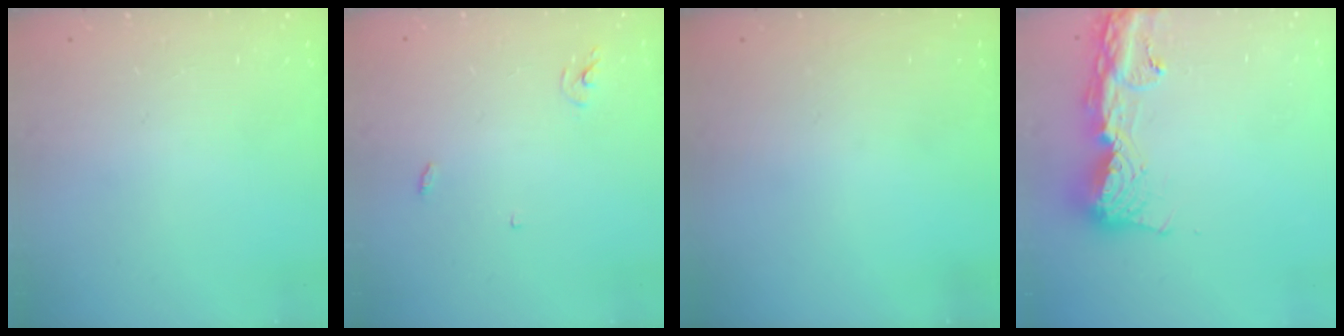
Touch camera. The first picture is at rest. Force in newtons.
{"total": 3.0, "press": 3.0, "slide": 0.2}
{"total": 0.0}
{"total": 13.9, "press": 13.8, "slide": 1.2}